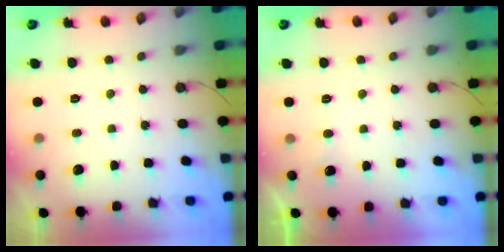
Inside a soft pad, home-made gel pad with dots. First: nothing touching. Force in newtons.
{"total": 3.7, "press": 3.7, "slide": 0.4}